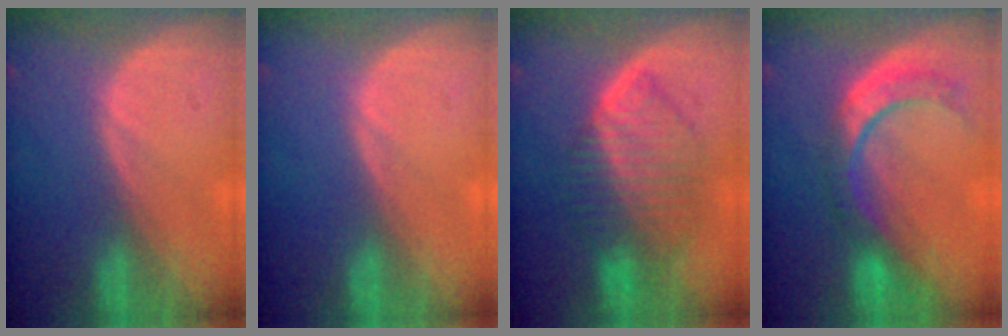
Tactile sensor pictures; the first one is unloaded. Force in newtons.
{"total": 0.0}
{"total": 8.7, "press": 8.6, "slide": 0.6}
{"total": 8.5, "press": 7.2, "slide": 4.5}